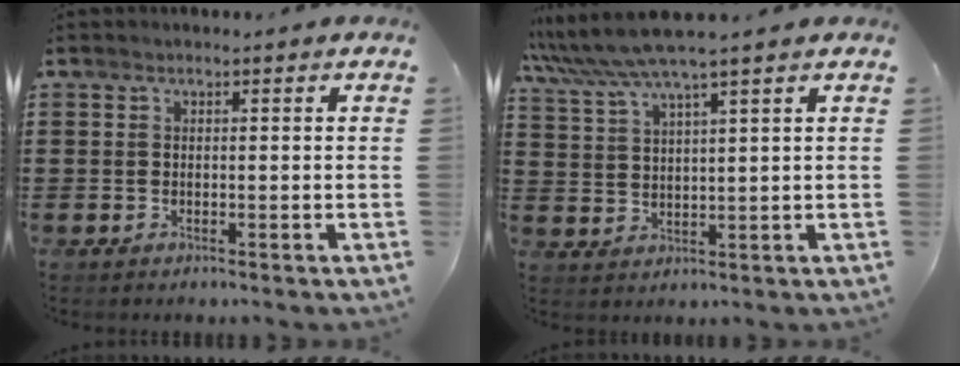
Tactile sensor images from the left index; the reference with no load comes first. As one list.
[{"total": 6.1, "force": [4.9, -0.1, 3.6], "torque": [-0.085, -0.018, 0.085]}]